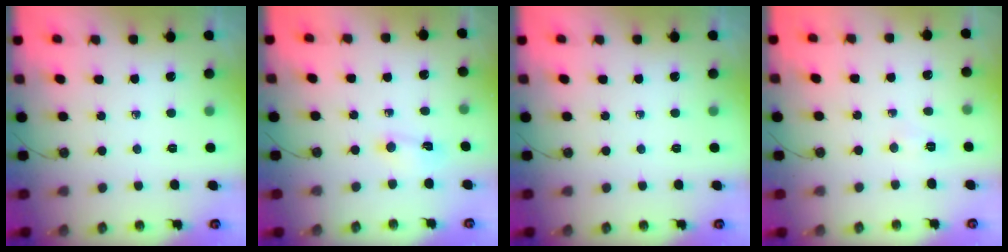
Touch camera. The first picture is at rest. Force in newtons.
{"total": 2.9, "press": 2.9, "slide": 0.4}
{"total": 0.0}
{"total": 2.6, "press": 2.1, "slide": 1.4}